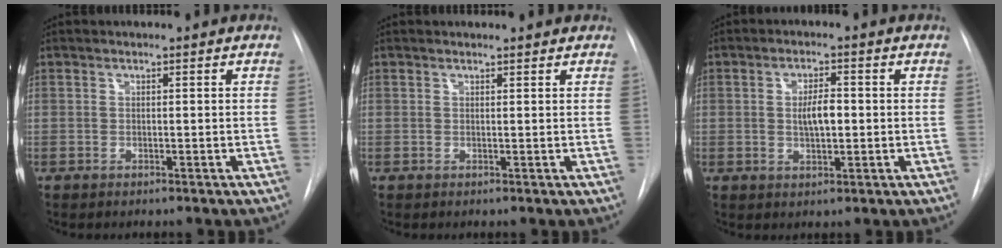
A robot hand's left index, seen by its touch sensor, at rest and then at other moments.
{"total": 2.7, "force": [2.5, 0.7, 0.6], "torque": [-0.011, 0.009, 0.022]}
{"total": 3.9, "force": [-0.5, 1.3, 3.7], "torque": [-0.063, -0.004, -0.005]}